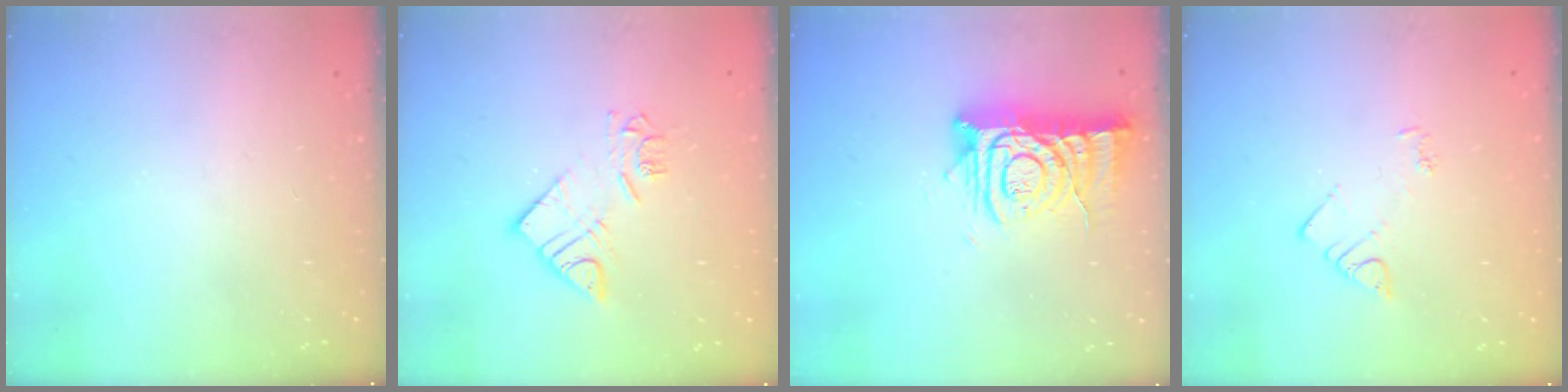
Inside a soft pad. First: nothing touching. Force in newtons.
{"total": 11.0, "press": 11.0, "slide": 1.0}
{"total": 12.2, "press": 12.2, "slide": 1.0}
{"total": 3.8, "press": 3.8, "slide": 0.5}